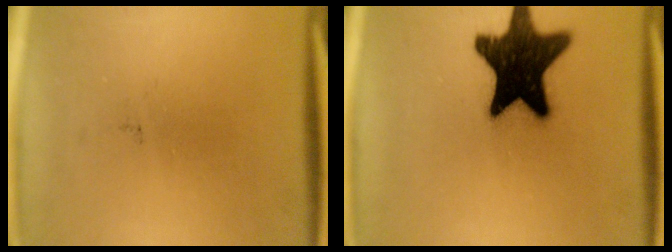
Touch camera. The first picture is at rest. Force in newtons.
{"total": 19.6}